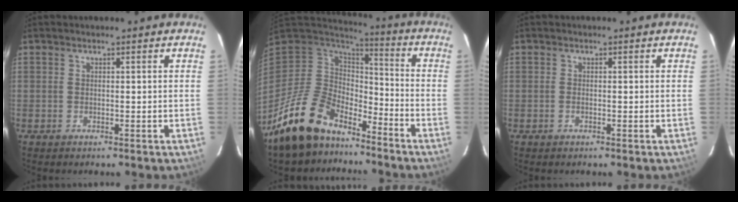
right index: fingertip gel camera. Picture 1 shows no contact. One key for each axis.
{"total": 16.8, "fx": -12.9, "fy": 7.9, "fz": 7.4, "tx": -0.167, "ty": -0.007, "tz": -0.225}
{"total": 0.6, "fx": -0.3, "fy": 0.3, "fz": 0.3, "tx": -0.008, "ty": -0.002, "tz": -0.005}